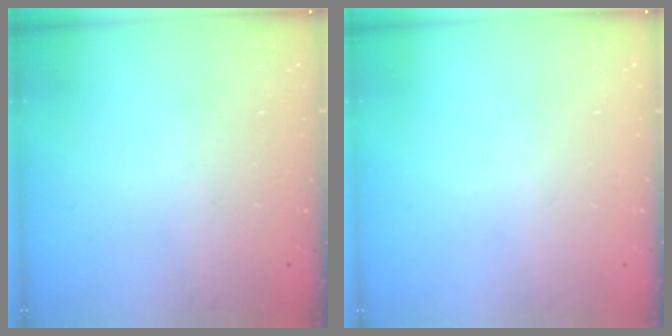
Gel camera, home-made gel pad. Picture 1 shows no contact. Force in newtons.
{"total": 0.0}